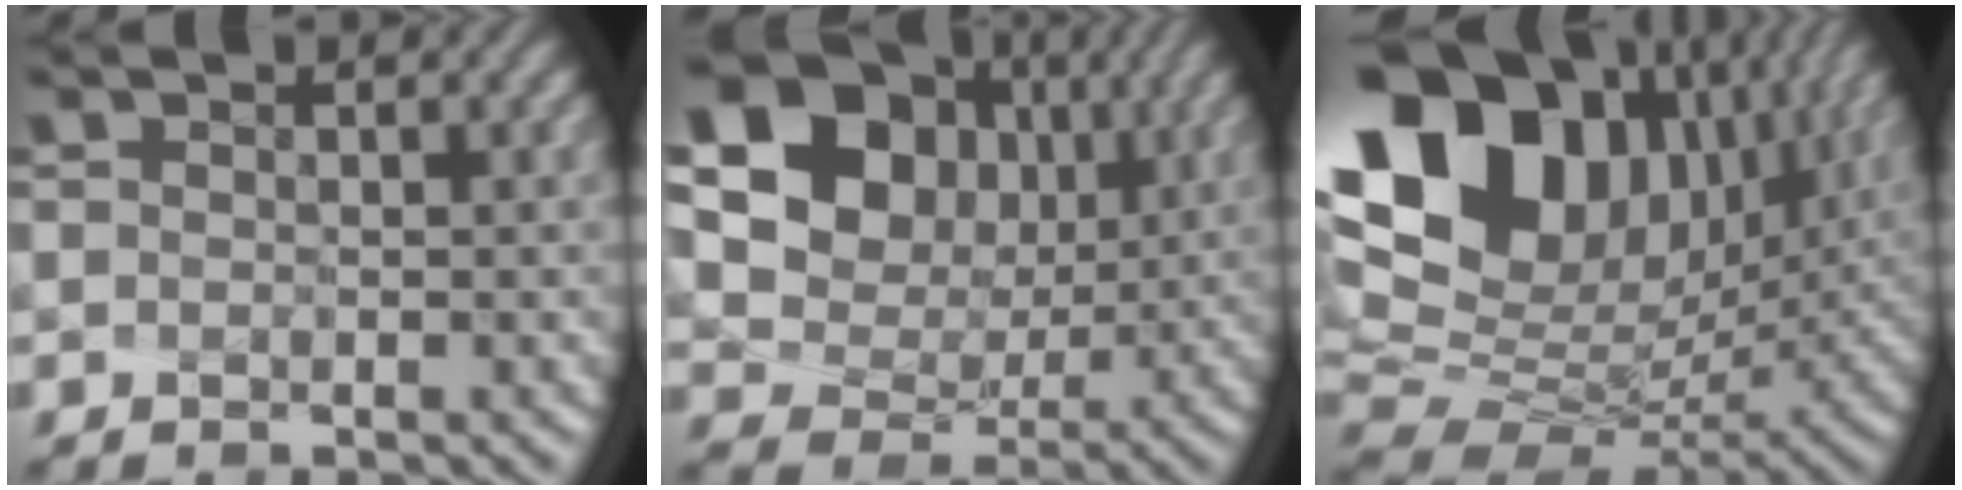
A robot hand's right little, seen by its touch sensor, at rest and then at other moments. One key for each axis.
{"total": 14.2, "fx": 4.5, "fy": 12.0, "fz": 6.1, "tx": -0.159, "ty": 0.027, "tz": 0.091}
{"total": 17.5, "fx": 6.8, "fy": 11.7, "fz": 11.1, "tx": -0.242, "ty": 0.011, "tz": 0.153}